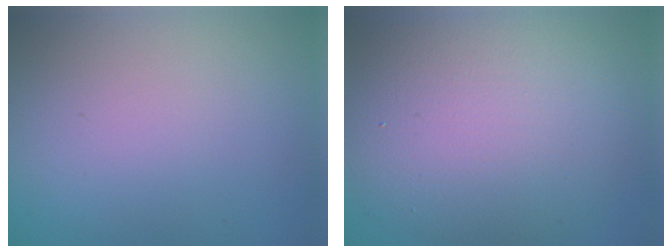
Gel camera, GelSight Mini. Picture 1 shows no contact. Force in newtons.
{"total": 10.1, "press": 10.1, "slide": 0.7}